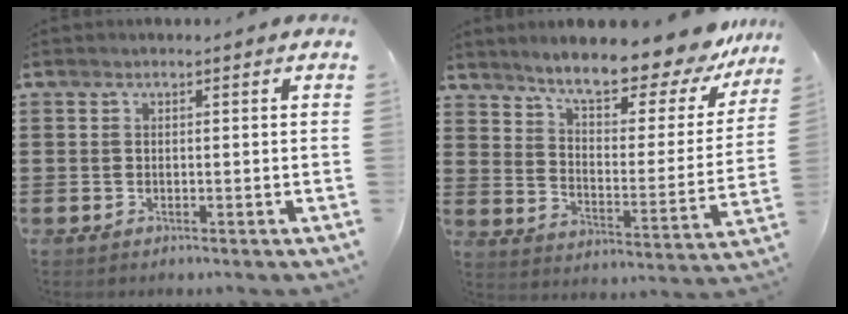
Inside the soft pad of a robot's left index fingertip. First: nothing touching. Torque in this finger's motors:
{"motor_torque": [2.14, 0.00, 1.05, 0.21]}